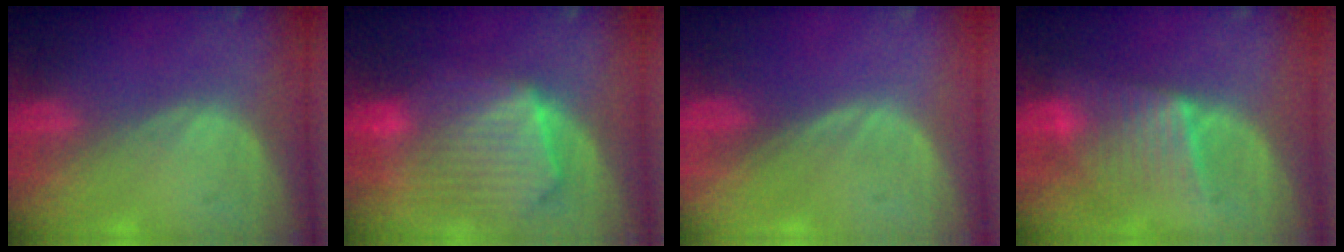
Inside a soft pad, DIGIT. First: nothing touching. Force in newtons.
{"total": 10.7, "press": 9.3, "slide": 5.2}
{"total": 0.0}
{"total": 6.4, "press": 6.3, "slide": 1.0}